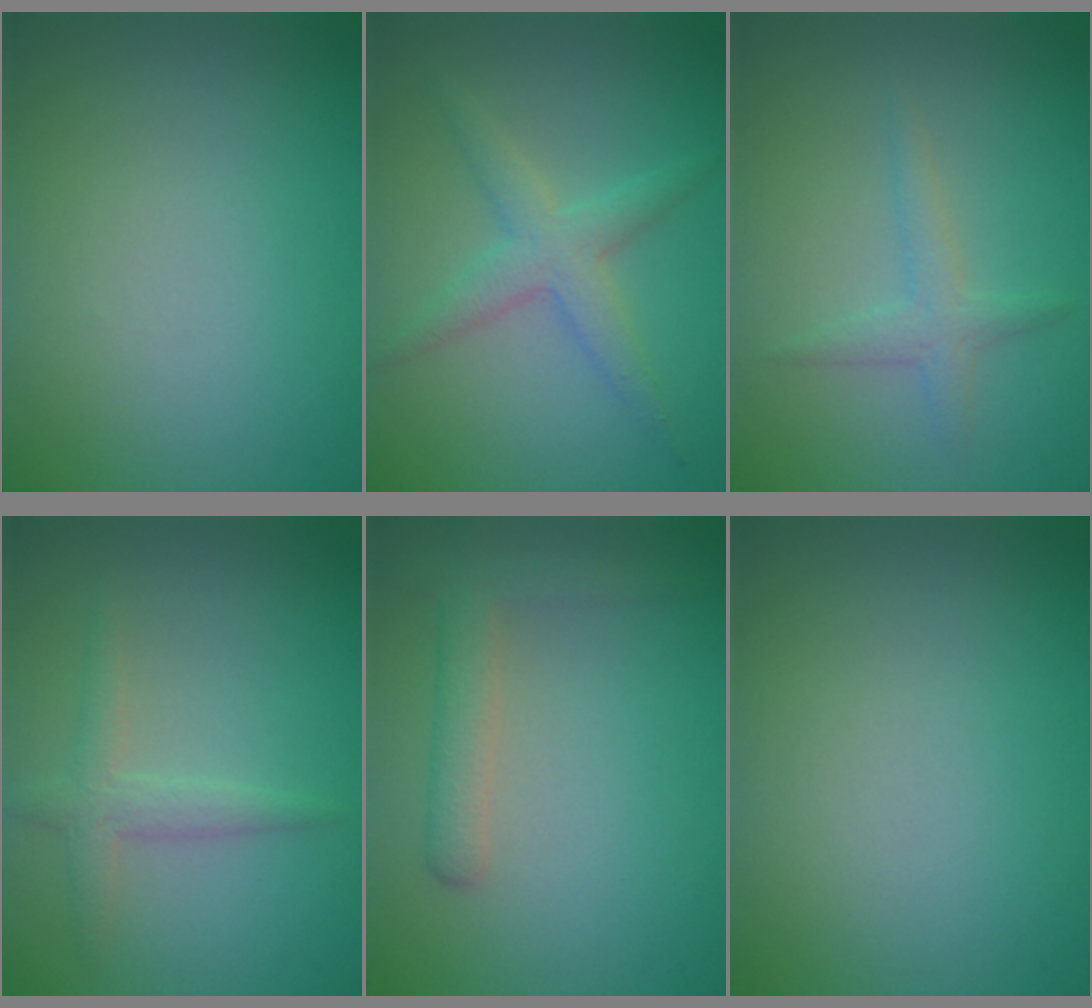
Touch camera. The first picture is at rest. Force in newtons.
{"total": 3.0, "press": 3.0, "slide": 0.1}
{"total": 1.7, "press": 1.7, "slide": 0.1}
{"total": 1.9, "press": 1.9, "slide": 0.1}
{"total": 2.8, "press": 2.8, "slide": 0.2}
{"total": 0.0}